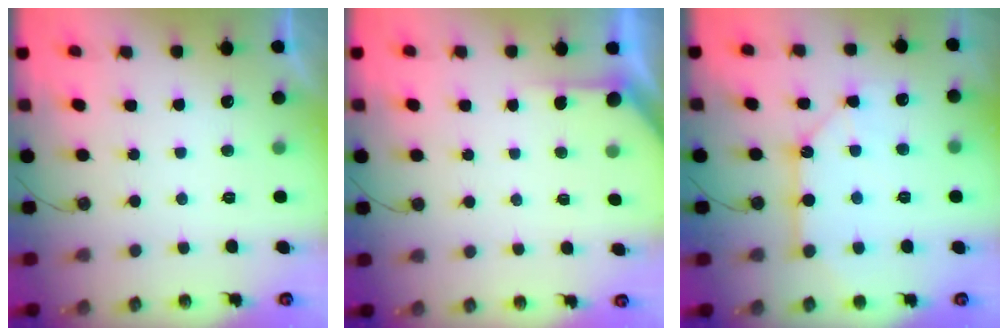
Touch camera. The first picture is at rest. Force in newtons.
{"total": 2.3, "press": 2.3, "slide": 0.2}
{"total": 10.7, "press": 10.7, "slide": 1.0}